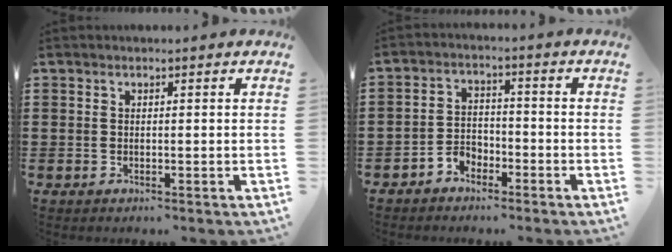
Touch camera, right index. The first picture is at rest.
{"total": 3.1, "force": [-2.6, 1.6, 0.3], "torque": [-0.014, 0.008, -0.055]}